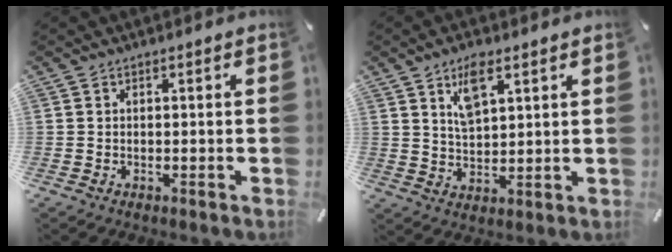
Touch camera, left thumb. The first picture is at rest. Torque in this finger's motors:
{"motor_torque": [0.95, 0.65, 0.89, -0.29, 0.23]}